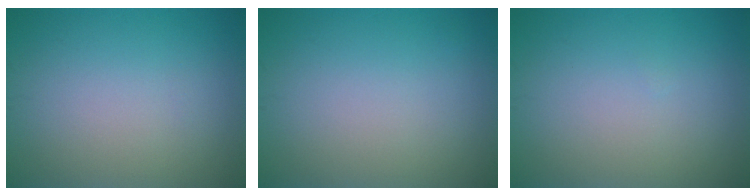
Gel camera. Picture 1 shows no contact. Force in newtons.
{"total": 0.0}
{"total": 0.0}